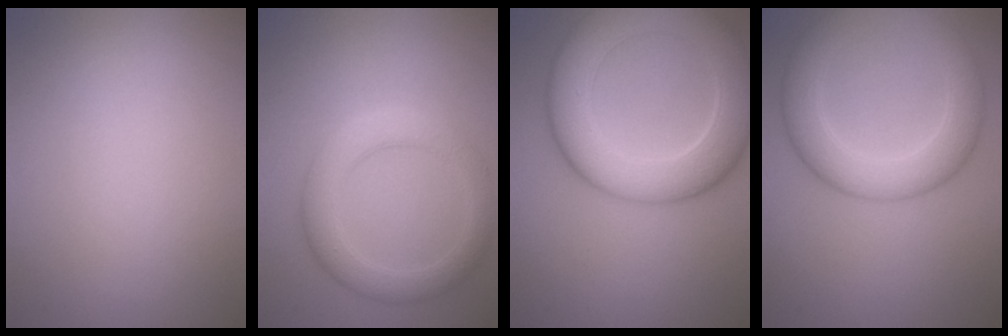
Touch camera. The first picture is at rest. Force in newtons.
{"total": 3.9, "press": 3.9, "slide": 0.1}
{"total": 9.0, "press": 9.0, "slide": 0.6}
{"total": 5.9, "press": 5.9, "slide": 0.2}